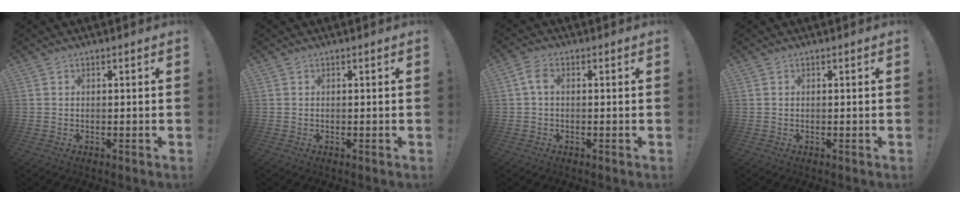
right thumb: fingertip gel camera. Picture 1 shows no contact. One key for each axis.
{"total": 0.0}
{"total": 3.4, "fx": 0.4, "fy": 1.9, "fz": 2.9, "tx": -0.057, "ty": 0.010, "tz": 0.010}
{"total": 0.0}